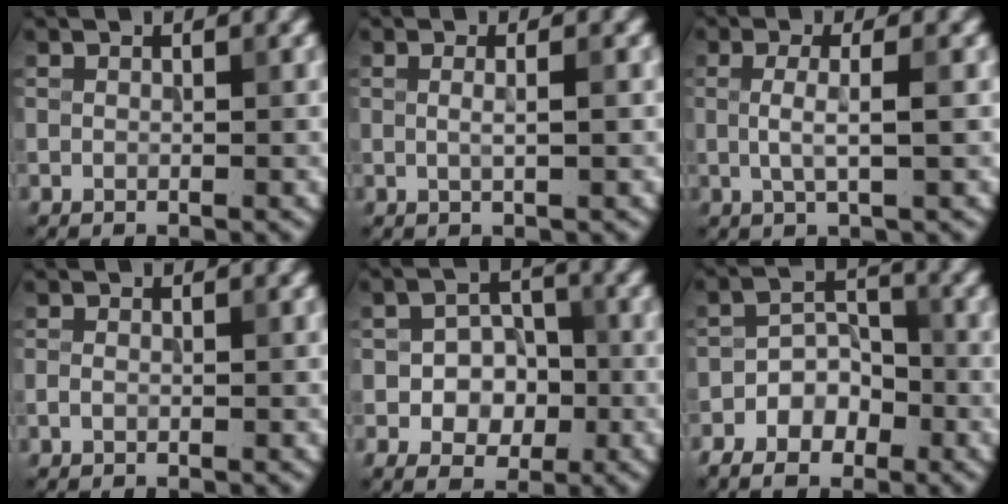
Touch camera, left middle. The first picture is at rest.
{"total": 1.7, "force": [0.3, 0.6, 1.6], "torque": [-0.019, -0.006, -0.007]}
{"total": 2.6, "force": [0.0, 0.6, 2.6], "torque": [-0.049, -0.001, -0.001]}
{"total": 0.7, "force": [-0.2, 0.4, 0.5], "torque": [-0.012, 0.000, -0.006]}
{"total": 4.8, "force": [-1.2, 3.7, 2.9], "torque": [-0.018, 0.001, -0.036]}
{"total": 5.1, "force": [-3.1, 3.2, 2.5], "torque": [-0.033, 0.008, -0.061]}